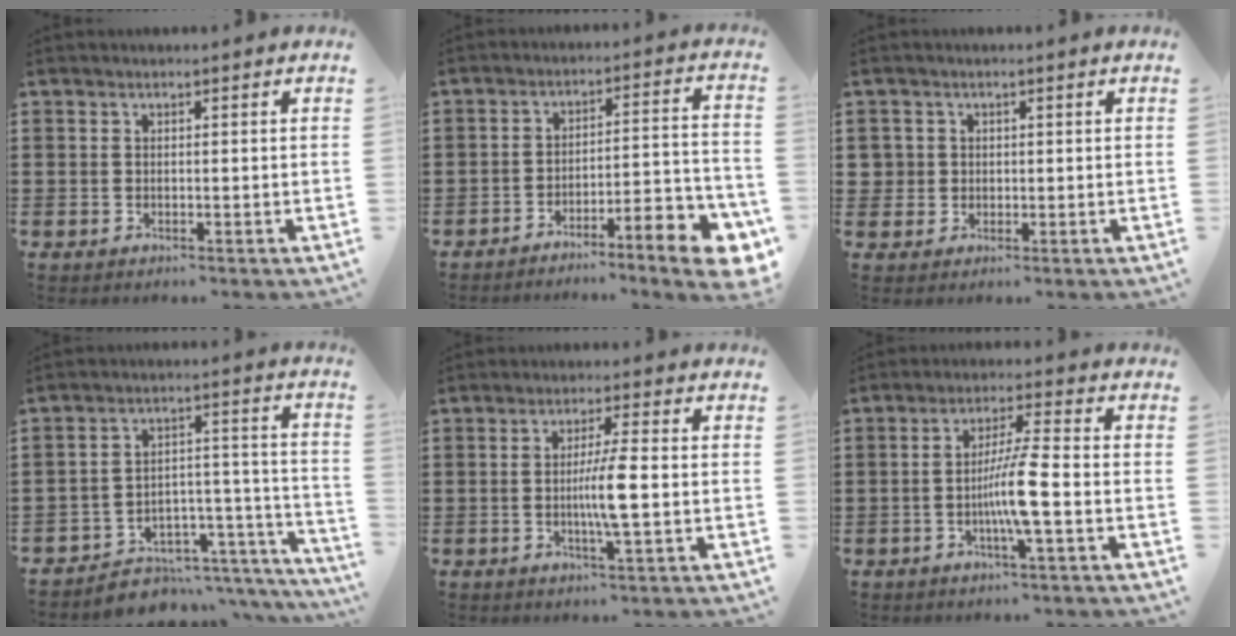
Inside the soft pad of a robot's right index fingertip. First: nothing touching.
{"total": 7.5, "force": [-6.4, 0.6, 3.9], "torque": [-0.053, 0.007, -0.120]}
{"total": 2.1, "force": [0.1, 2.1, 0.2], "torque": [-0.015, 0.010, -0.001]}
{"total": 4.6, "force": [-3.7, 2.4, 1.0], "torque": [-0.026, 0.002, -0.071]}
{"total": 5.4, "force": [-0.7, -0.1, 5.4], "torque": [-0.101, -0.010, -0.019]}
{"total": 7.1, "force": [-1.9, 0.0, 6.9], "torque": [-0.131, -0.011, -0.042]}